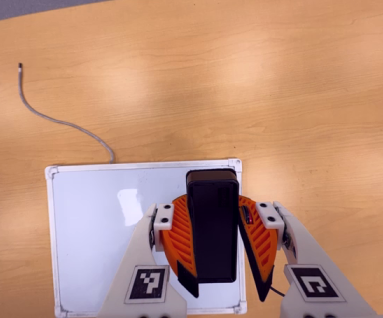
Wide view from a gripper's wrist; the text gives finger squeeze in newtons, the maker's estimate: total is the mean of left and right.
{"total": 10.6, "left": 10.4, "right": 10.7}